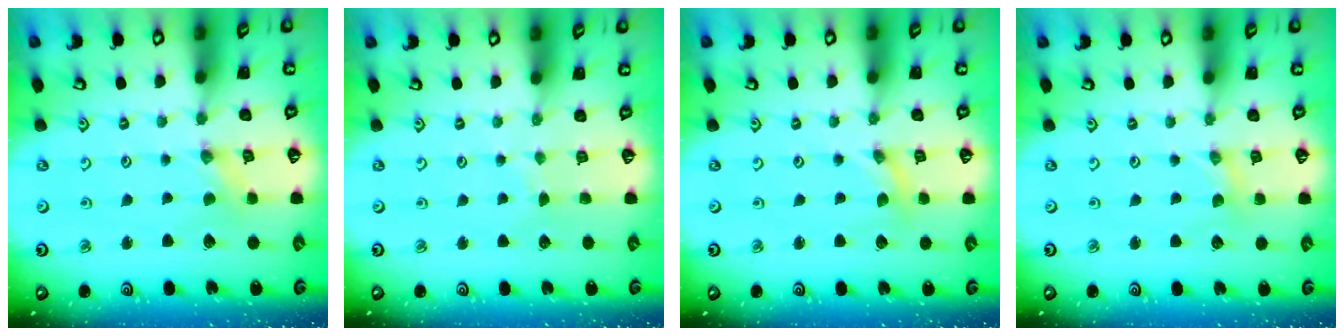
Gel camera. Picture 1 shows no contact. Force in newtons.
{"total": 1.6, "press": 1.6, "slide": 0.2}
{"total": 0.0}
{"total": 0.6, "press": 0.6, "slide": 0.2}